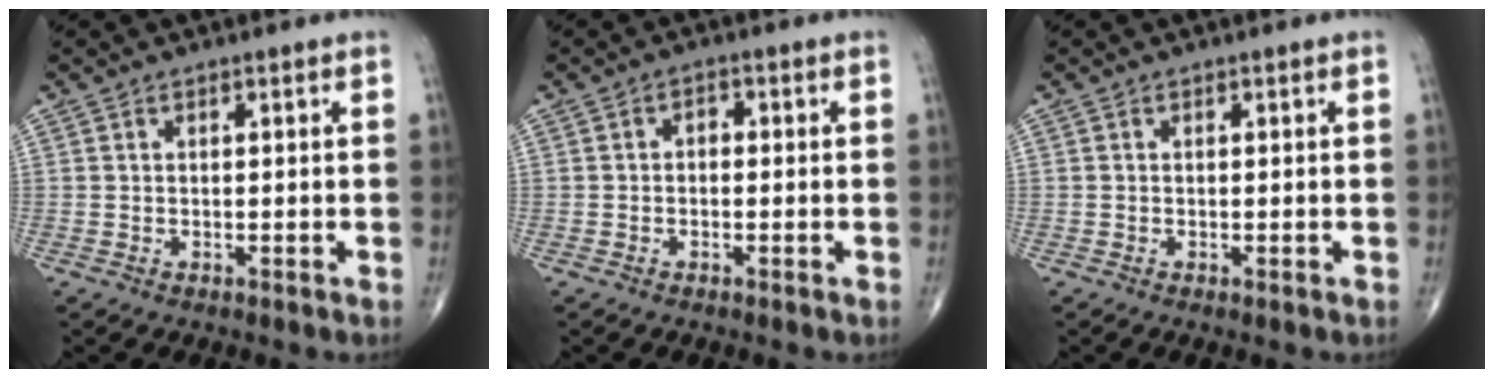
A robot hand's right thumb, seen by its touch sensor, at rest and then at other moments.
{"total": 1.7, "force": [-0.2, 1.2, 1.2], "torque": [-0.006, 0.008, -0.010]}
{"total": 0.0}